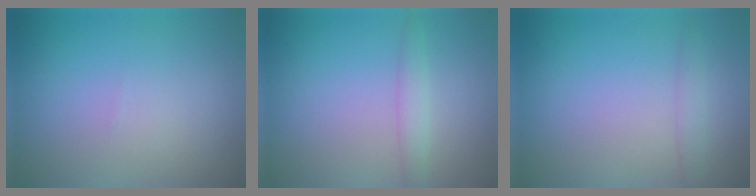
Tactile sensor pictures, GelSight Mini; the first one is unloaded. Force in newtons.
{"total": 1.6, "press": 1.6, "slide": 0.1}
{"total": 1.1, "press": 1.1, "slide": 0.1}